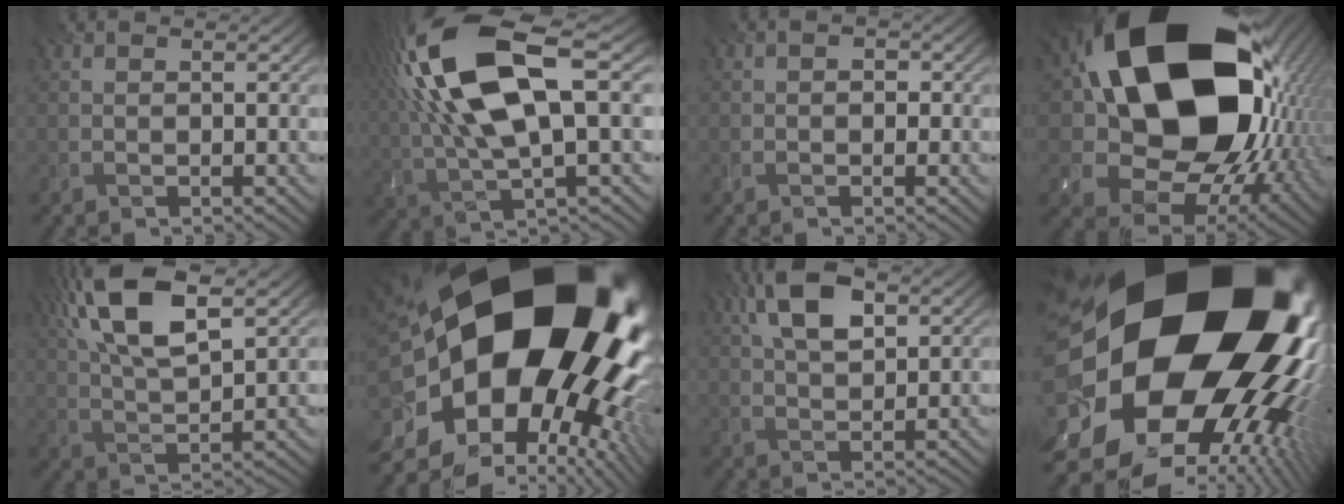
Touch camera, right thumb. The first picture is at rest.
{"total": 17.3, "force": [4.6, 5.9, 15.7], "torque": [-0.349, 0.020, 0.080]}
{"total": 1.0, "force": [-0.7, 0.5, 0.5], "torque": [-0.005, -0.001, -0.011]}
{"total": 22.4, "force": [4.8, 15.8, 15.1], "torque": [-0.308, -0.046, 0.124]}
{"total": 12.7, "force": [6.0, 4.4, 10.3], "torque": [-0.229, 0.018, 0.111]}
{"total": 23.7, "force": [1.0, 16.4, 17.1], "torque": [-0.277, -0.080, 0.012]}
{"total": 7.9, "force": [3.4, 3.5, 6.3], "torque": [-0.132, 0.017, 0.061]}
{"total": 24.1, "force": [2.4, 18.5, 15.2], "torque": [-0.257, -0.076, 0.004]}